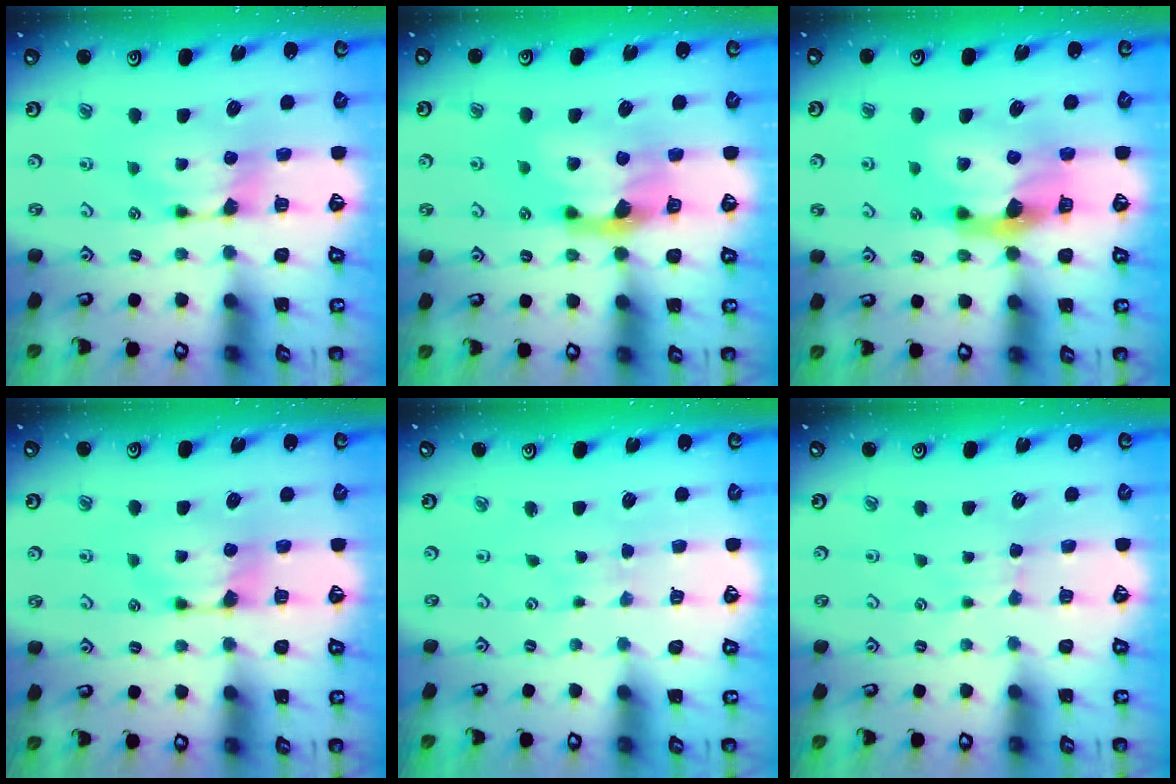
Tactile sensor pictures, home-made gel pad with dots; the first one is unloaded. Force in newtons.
{"total": 4.1, "press": 3.8, "slide": 1.5}
{"total": 5.6, "press": 5.2, "slide": 2.0}
{"total": 0.0}
{"total": 5.2, "press": 5.2, "slide": 0.2}
{"total": 2.1, "press": 2.1, "slide": 0.4}